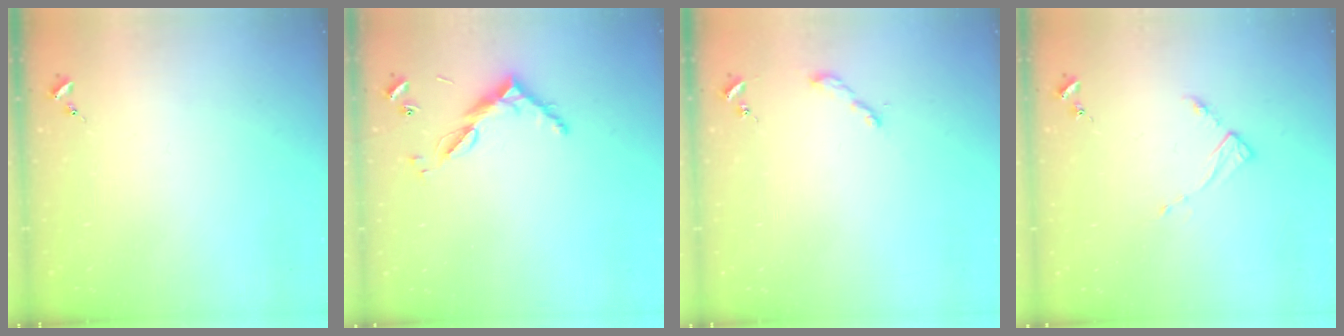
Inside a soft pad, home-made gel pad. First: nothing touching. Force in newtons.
{"total": 8.7, "press": 8.7, "slide": 0.5}
{"total": 2.2, "press": 2.2, "slide": 0.2}
{"total": 2.8, "press": 2.8, "slide": 0.4}